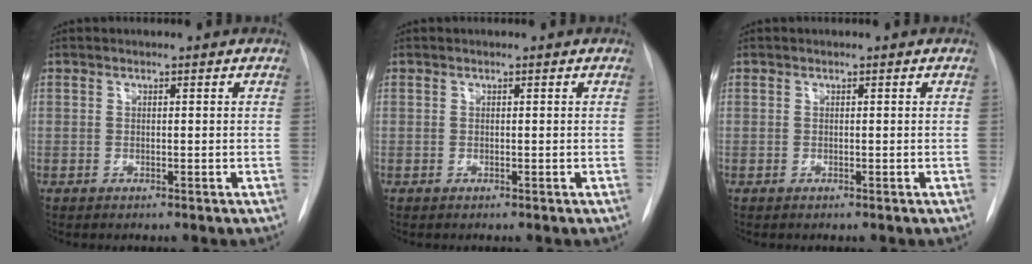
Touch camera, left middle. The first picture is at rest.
{"total": 0.0}
{"total": 0.0}